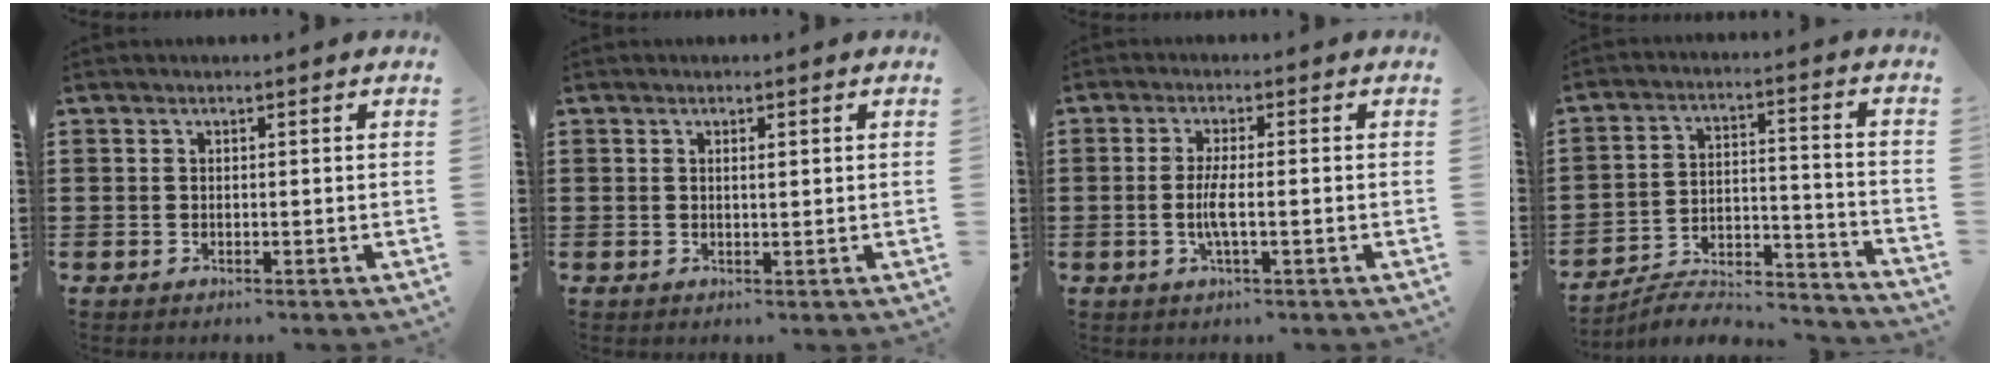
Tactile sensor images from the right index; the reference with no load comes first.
{"total": 1.0, "force": [0.3, 0.3, 0.9], "torque": [-0.017, 0.003, 0.005]}
{"total": 3.9, "force": [-0.8, 0.2, 3.8], "torque": [-0.083, -0.012, -0.020]}
{"total": 5.5, "force": [-5.2, 1.0, 1.5], "torque": [-0.024, 0.001, -0.104]}